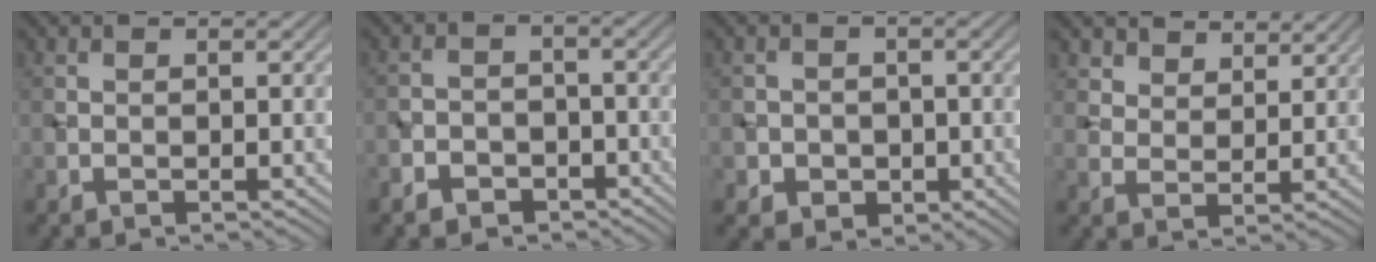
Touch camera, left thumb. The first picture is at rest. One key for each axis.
{"total": 4.2, "fx": -3.0, "fy": 2.6, "fz": 1.2, "tx": -0.014, "ty": 0.007, "tz": -0.057}
{"total": 3.4, "fx": -1.0, "fy": 3.0, "fz": 1.2, "tx": -0.016, "ty": -0.007, "tz": -0.022}
{"total": 4.9, "fx": 3.9, "fy": 2.5, "fz": 1.5, "tx": -0.043, "ty": -0.017, "tz": 0.091}